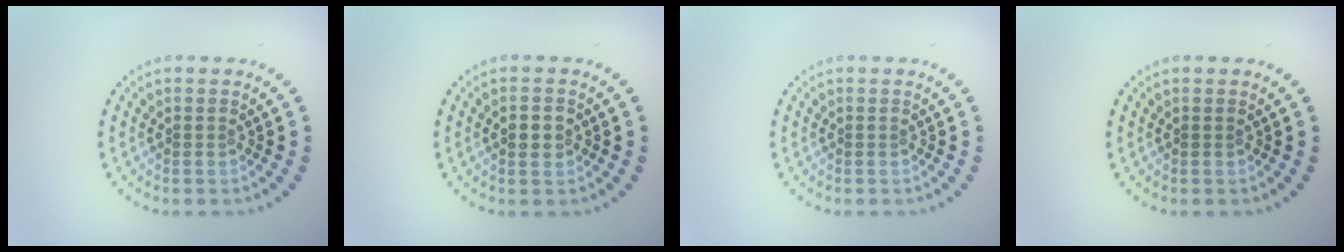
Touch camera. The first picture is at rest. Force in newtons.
{"total": 2.2, "press": 2.1, "slide": 0.1}
{"total": 0.0}
{"total": 0.0}